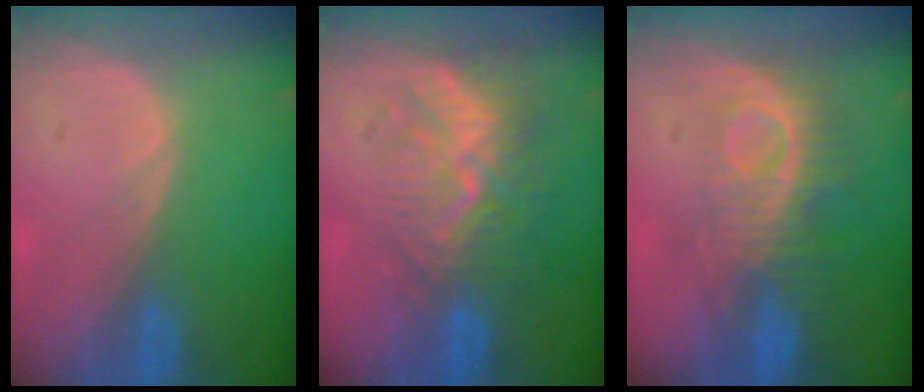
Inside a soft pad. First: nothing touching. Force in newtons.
{"total": 9.5, "press": 8.6, "slide": 4.1}
{"total": 9.4, "press": 8.2, "slide": 4.5}